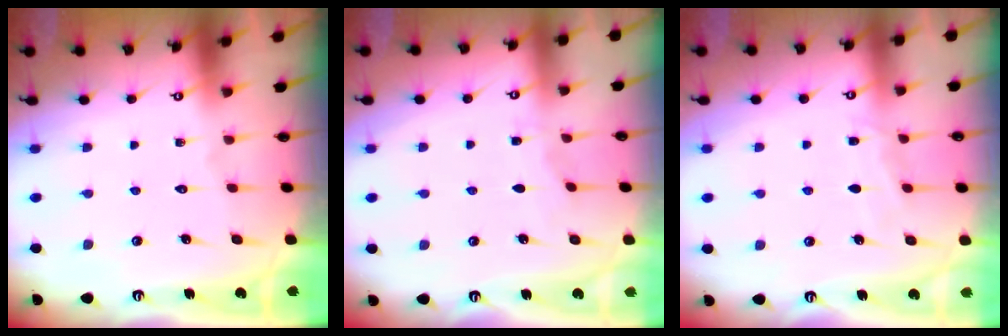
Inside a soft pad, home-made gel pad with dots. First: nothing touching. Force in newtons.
{"total": 2.5, "press": 2.5, "slide": 0.3}
{"total": 5.3, "press": 5.3, "slide": 0.6}